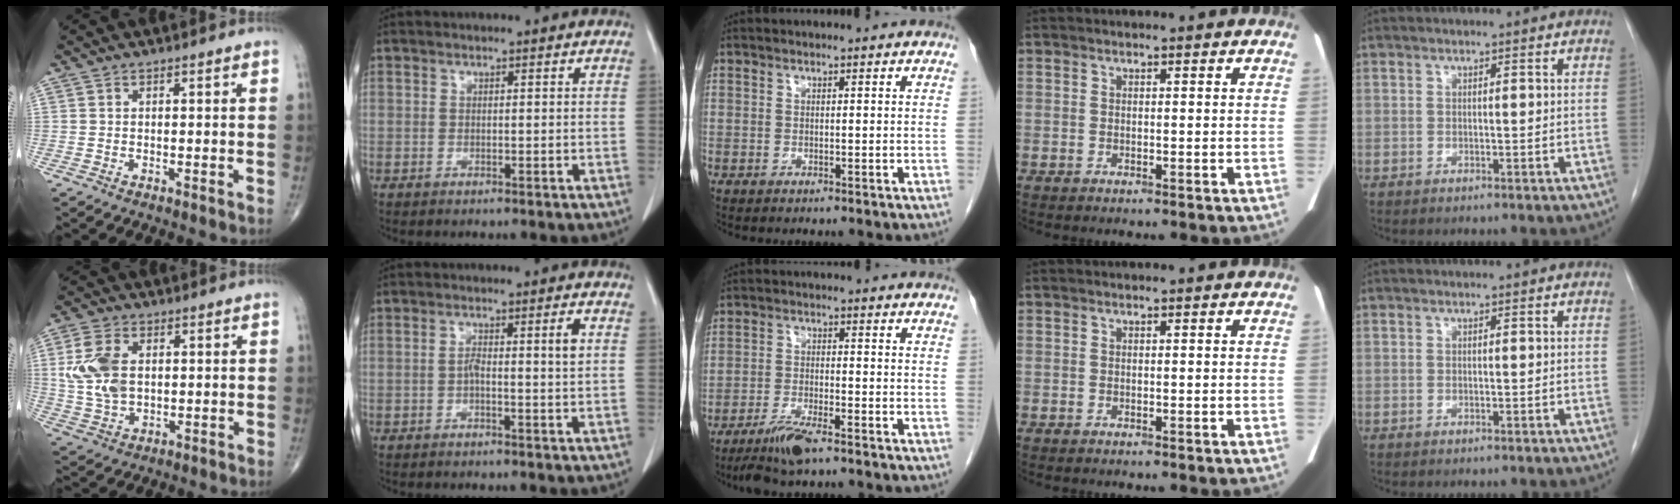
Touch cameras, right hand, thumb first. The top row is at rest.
{"thumb": {"total": 9.7, "force": [1.5, 6.2, 7.4], "torque": [-0.152, -0.001, 0.036]}, "index": {"total": 3.4, "force": [0.0, 0.0, 3.4], "torque": [-0.060, 0.009, 0.001]}, "middle": {"total": 6.0, "force": [-4.4, 0.6, 3.9], "torque": [-0.081, -0.014, -0.082]}}